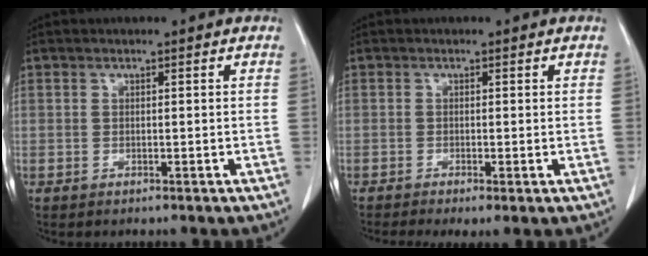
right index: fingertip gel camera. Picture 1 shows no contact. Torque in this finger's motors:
{"motor_torque": [0.81, -0.78, 0.09, 0.06]}